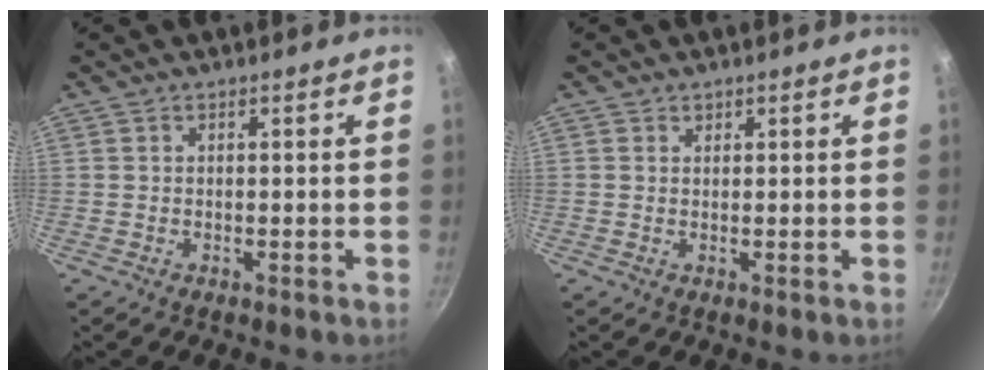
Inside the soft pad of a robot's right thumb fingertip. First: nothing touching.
{"total": 0.6, "force": [0.3, 0.5, 0.0], "torque": [0.005, -0.002, 0.004]}